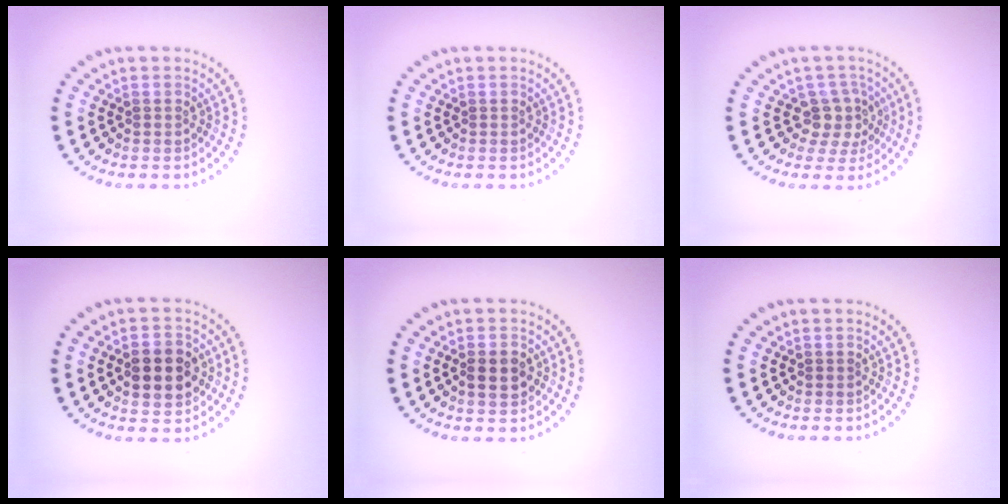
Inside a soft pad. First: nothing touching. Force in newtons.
{"total": 0.0}
{"total": 2.9, "press": 2.3, "slide": 1.7}
{"total": 4.6, "press": 4.6, "slide": 0.3}
{"total": 2.5, "press": 2.4, "slide": 0.4}
{"total": 0.0}